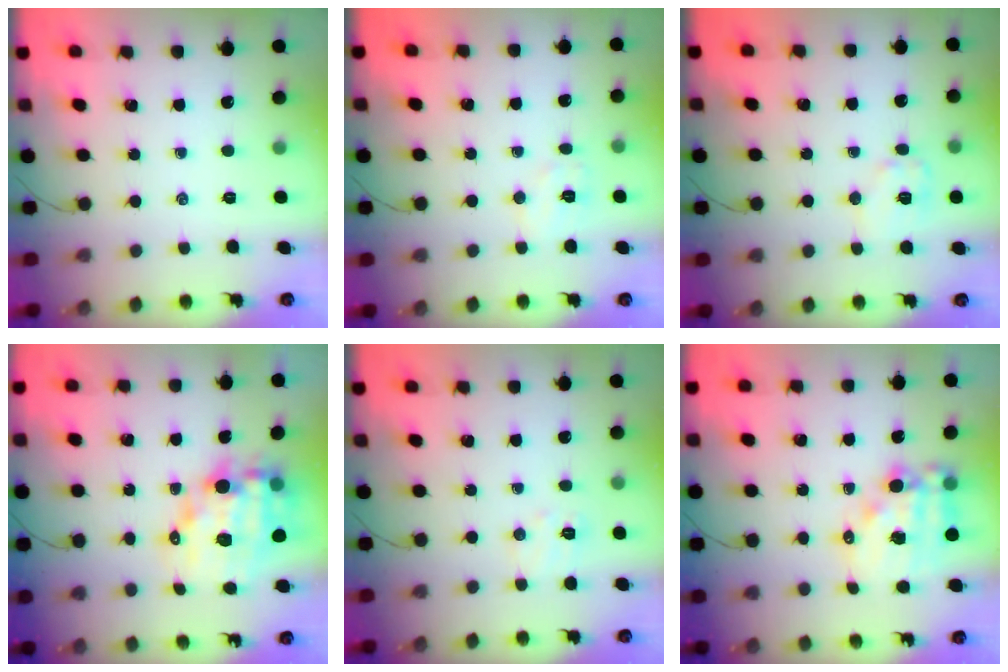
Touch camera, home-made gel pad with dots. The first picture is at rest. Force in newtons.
{"total": 6.1, "press": 6.0, "slide": 1.0}
{"total": 7.4, "press": 7.4, "slide": 0.8}
{"total": 12.9, "press": 12.5, "slide": 3.3}
{"total": 5.1, "press": 4.9, "slide": 1.1}
{"total": 13.8, "press": 13.4, "slide": 3.3}